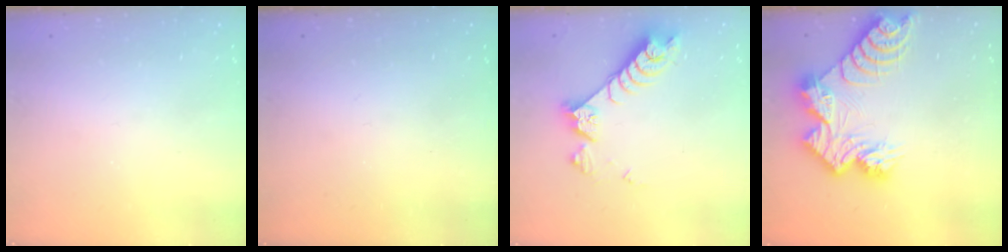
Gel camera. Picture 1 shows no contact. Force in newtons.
{"total": 0.0}
{"total": 7.4, "press": 7.3, "slide": 1.1}
{"total": 13.4, "press": 13.4, "slide": 1.1}